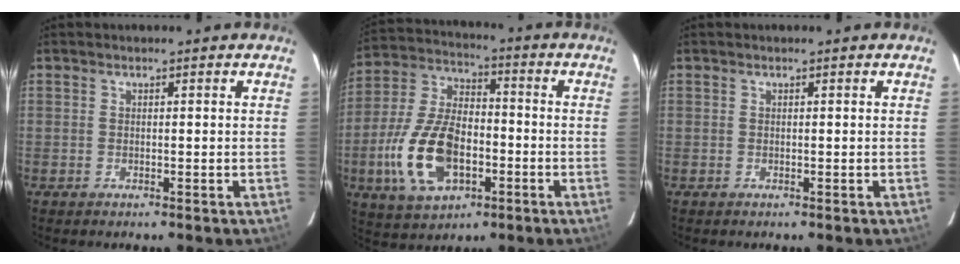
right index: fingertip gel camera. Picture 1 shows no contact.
{"total": 17.0, "force": [-5.4, 9.4, 13.1], "torque": [-0.286, 0.002, -0.090]}
{"total": 0.0}